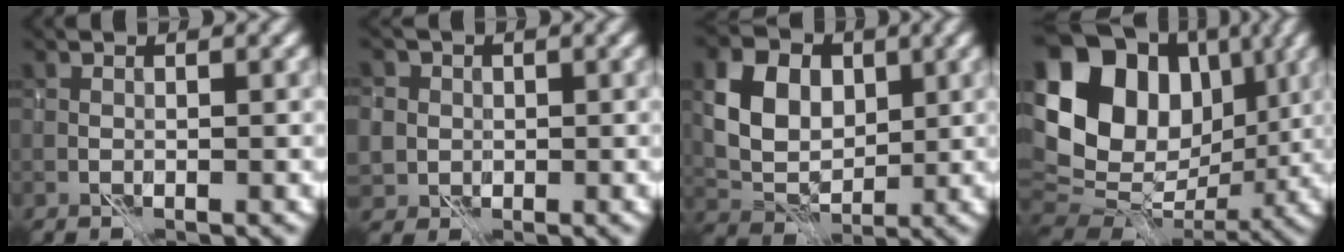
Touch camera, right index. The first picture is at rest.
{"total": 5.8, "force": [0.6, 5.5, 1.9], "torque": [-0.039, 0.023, -0.020]}
{"total": 6.5, "force": [2.1, 4.7, 4.0], "torque": [-0.091, 0.002, 0.034]}
{"total": 15.9, "force": [4.4, 11.7, 9.7], "torque": [-0.171, 0.032, 0.087]}